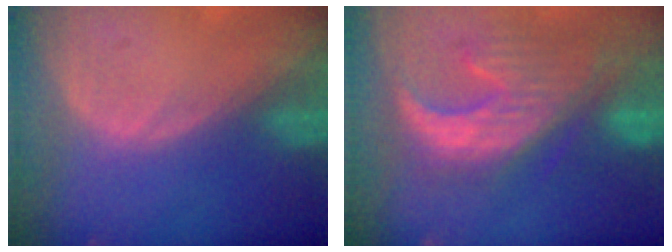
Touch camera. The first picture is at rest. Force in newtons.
{"total": 11.3, "press": 10.8, "slide": 3.3}